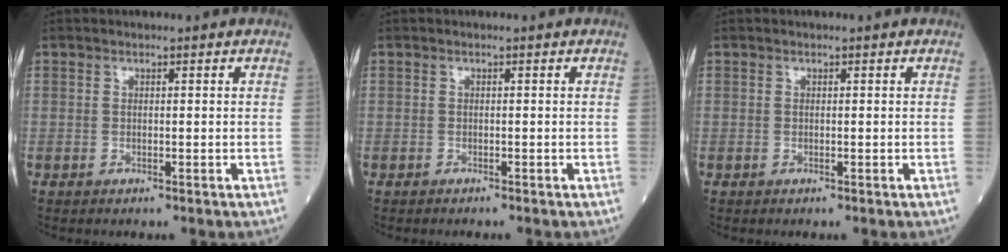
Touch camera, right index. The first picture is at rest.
{"total": 0.5, "force": [-0.5, 0.1, 0.0], "torque": [-0.004, -0.001, -0.012]}
{"total": 0.0}